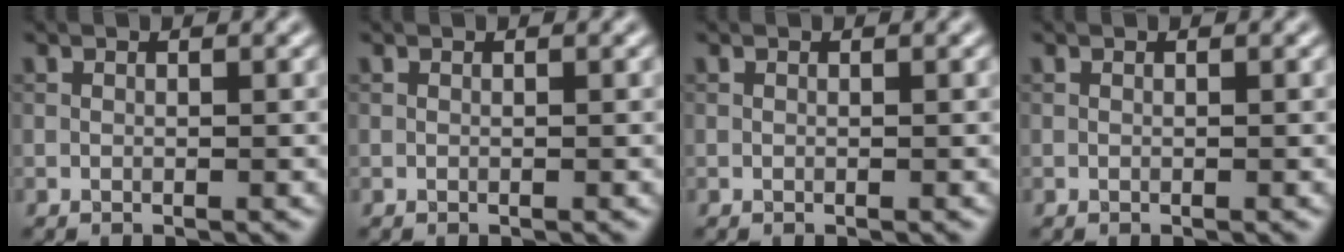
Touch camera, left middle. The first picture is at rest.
{"total": 0.0}
{"total": 0.0}
{"total": 0.0}